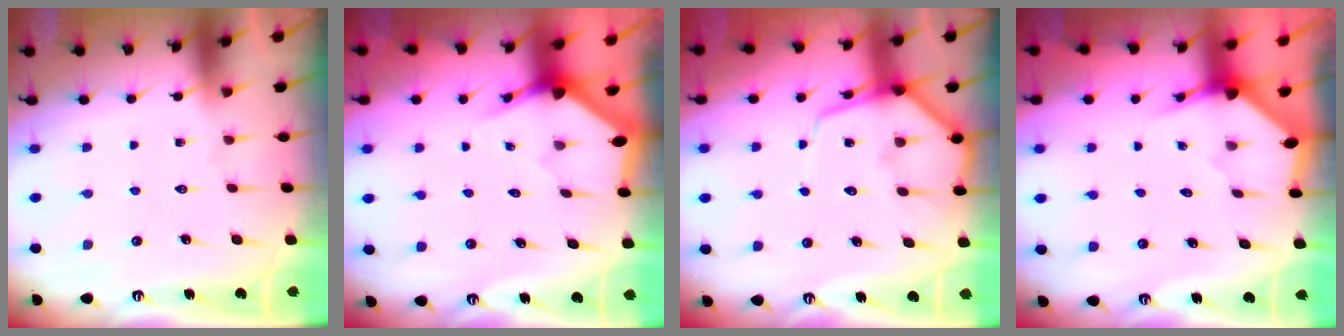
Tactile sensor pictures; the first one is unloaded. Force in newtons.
{"total": 2.9, "press": 2.9, "slide": 0.2}
{"total": 7.6, "press": 7.5, "slide": 0.9}
{"total": 2.8, "press": 2.8, "slide": 0.2}